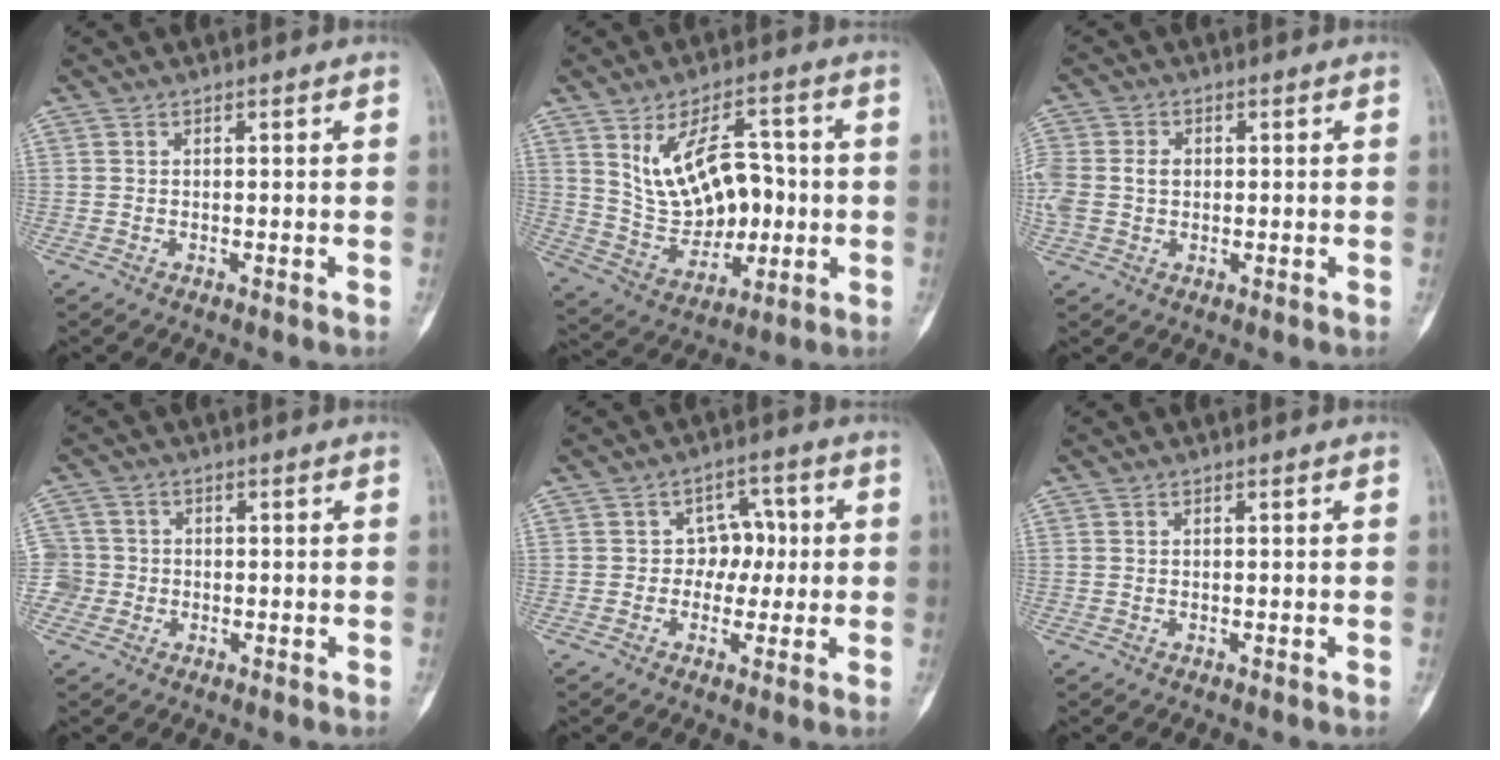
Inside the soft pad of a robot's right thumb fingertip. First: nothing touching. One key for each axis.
{"total": 15.0, "fx": 1.8, "fy": 9.5, "fz": 11.5, "tx": -0.148, "ty": 0.006, "tz": 0.047}
{"total": 7.7, "fx": 0.6, "fy": 6.0, "fz": 4.8, "tx": -0.129, "ty": 0.013, "tz": 0.016}
{"total": 4.2, "fx": -0.9, "fy": 4.1, "fz": 0.1, "tx": 0.016, "ty": 0.014, "tz": -0.023}
{"total": 5.6, "fx": 0.0, "fy": 4.6, "fz": 3.3, "tx": -0.001, "ty": 0.015, "tz": -0.009}
{"total": 0.0}